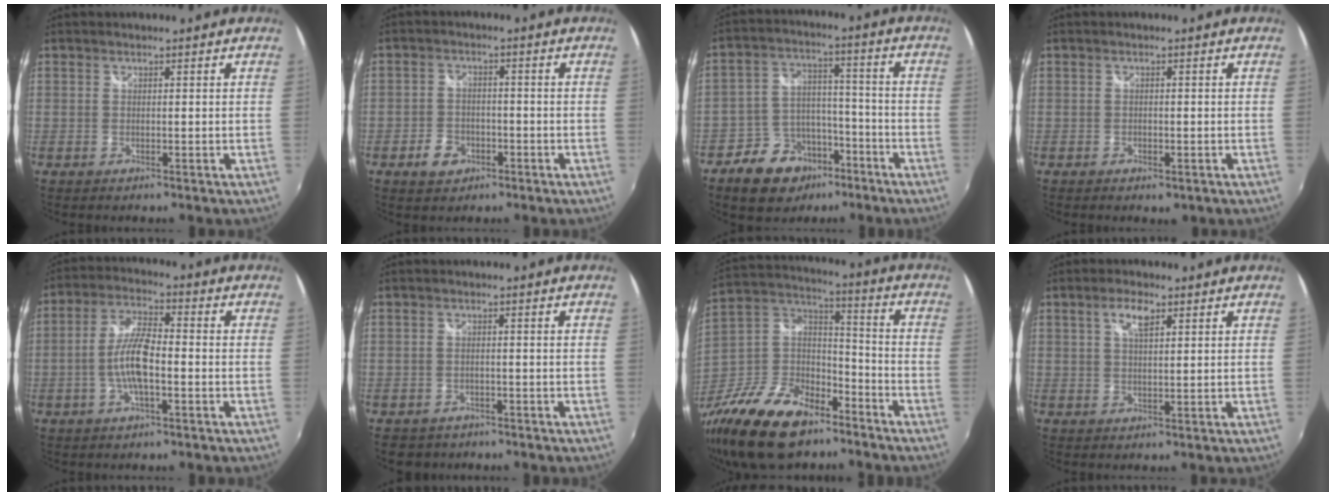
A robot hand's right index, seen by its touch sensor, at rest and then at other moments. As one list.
[{"total": 4.7, "force": [-2.6, 3.5, 1.8], "torque": [-0.048, 0.011, -0.039]}, {"total": 11.9, "force": [-7.5, 8.2, 4.4], "torque": [-0.094, 0.030, -0.107]}, {"total": 1.9, "force": [-1.0, 1.2, 1.2], "torque": [-0.022, -0.007, -0.013]}, {"total": 8.5, "force": [-2.2, 2.3, 7.9], "torque": [-0.161, 0.006, -0.043]}, {"total": 1.7, "force": [-0.7, 1.0, 1.2], "torque": [-0.027, -0.006, -0.010]}, {"total": 25.3, "force": [-16.0, 13.8, 13.9], "torque": [-0.317, 0.006, -0.271]}, {"total": 3.9, "force": [1.9, 1.3, 3.1], "torque": [-0.055, 0.007, 0.034]}]